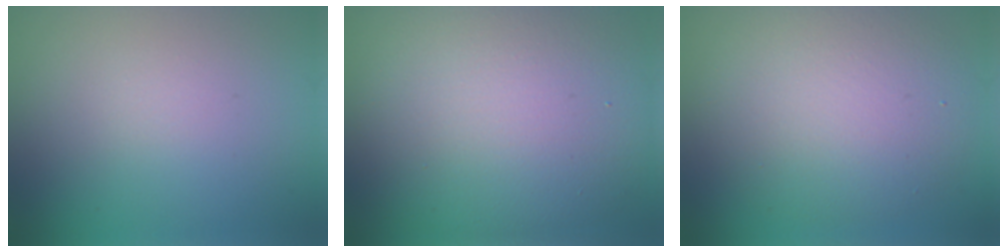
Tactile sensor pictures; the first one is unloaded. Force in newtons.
{"total": 13.9, "press": 13.8, "slide": 1.1}
{"total": 7.6, "press": 7.5, "slide": 0.6}